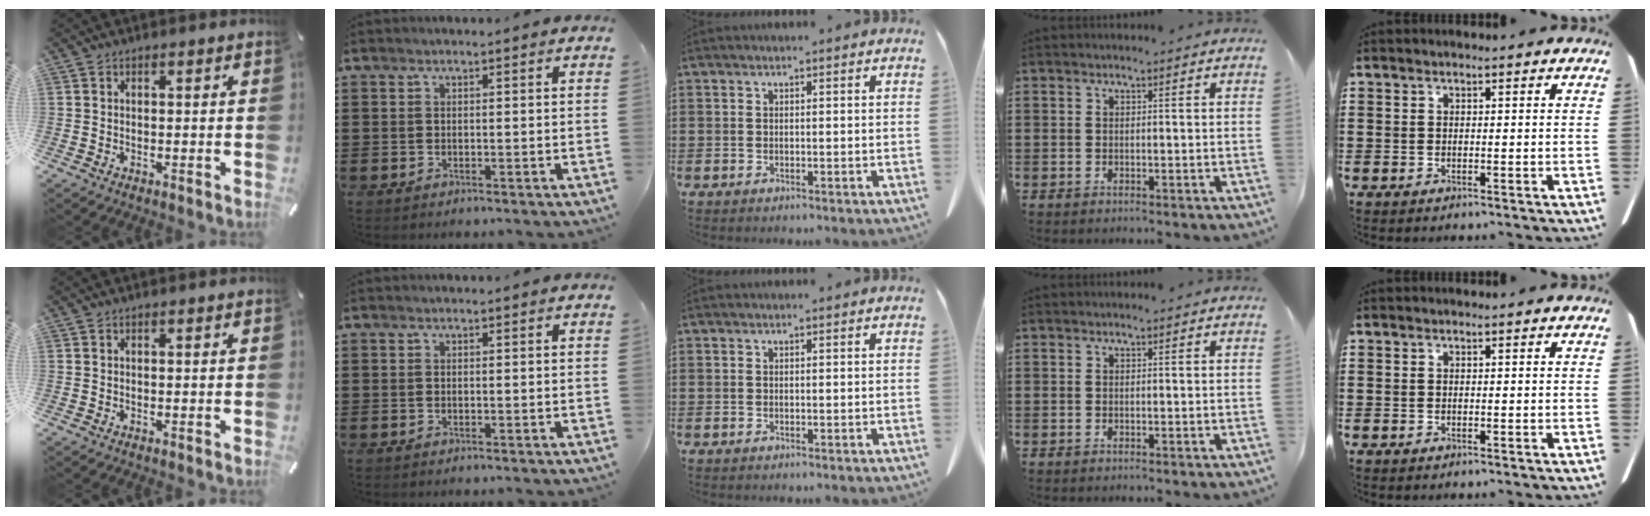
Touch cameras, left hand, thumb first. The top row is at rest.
{}